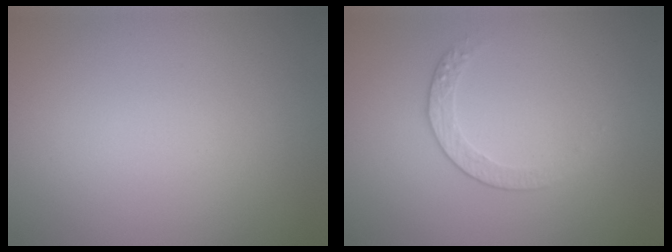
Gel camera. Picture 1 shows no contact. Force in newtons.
{"total": 1.6, "press": 1.0, "slide": 1.3}